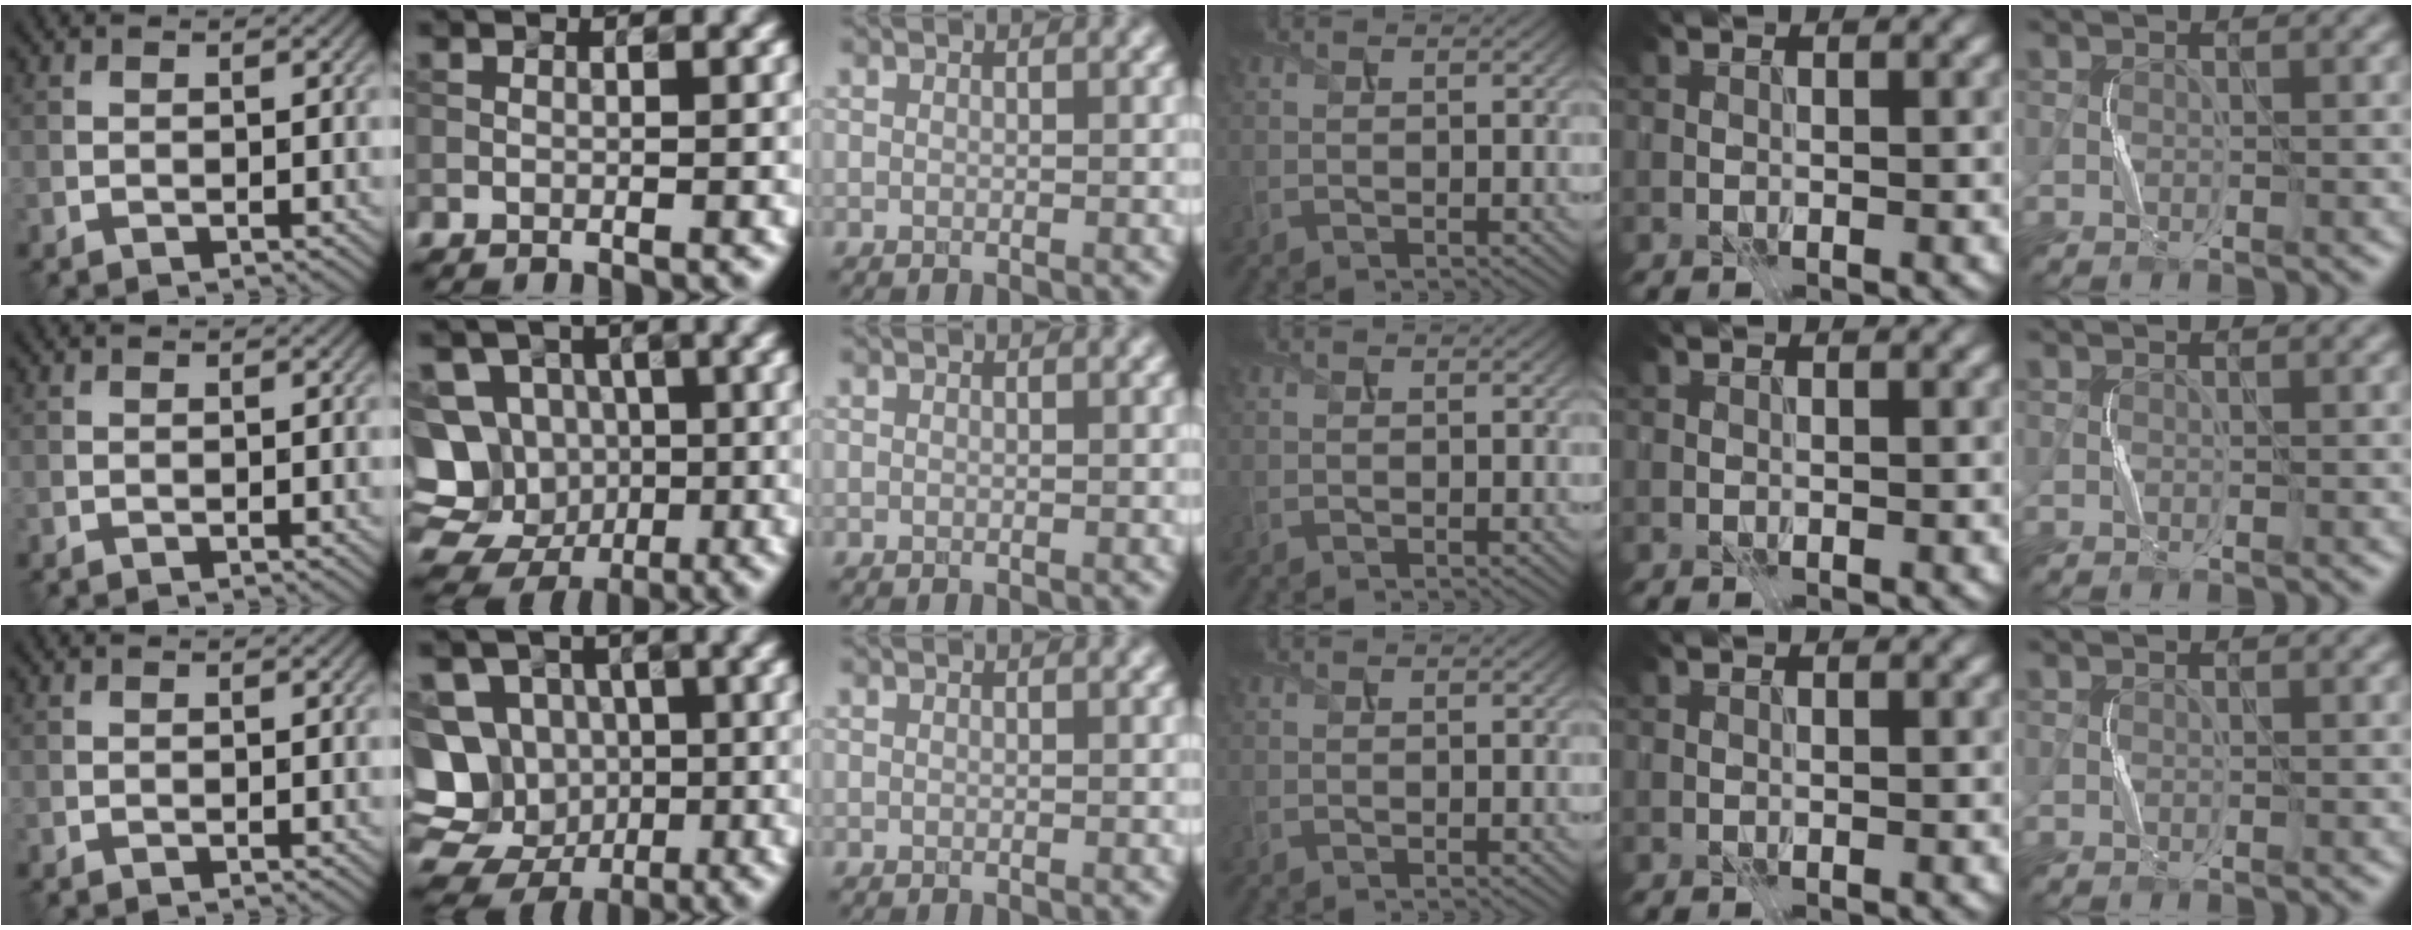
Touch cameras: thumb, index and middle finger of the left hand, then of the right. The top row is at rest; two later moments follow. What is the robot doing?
{"motion": "press", "object": "toy piano key"}